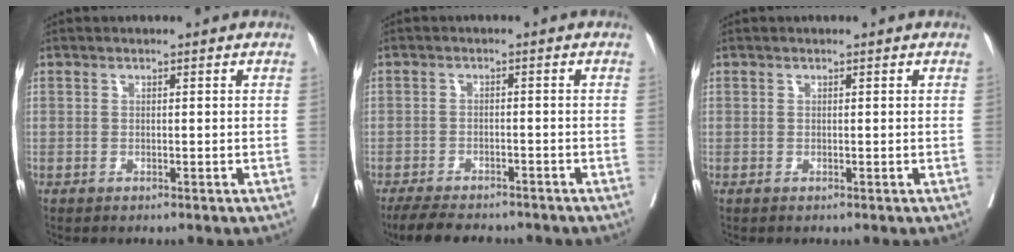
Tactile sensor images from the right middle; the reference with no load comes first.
{"total": 8.4, "force": [-7.3, 2.4, 3.3], "torque": [-0.050, -0.011, -0.109]}
{"total": 0.0}